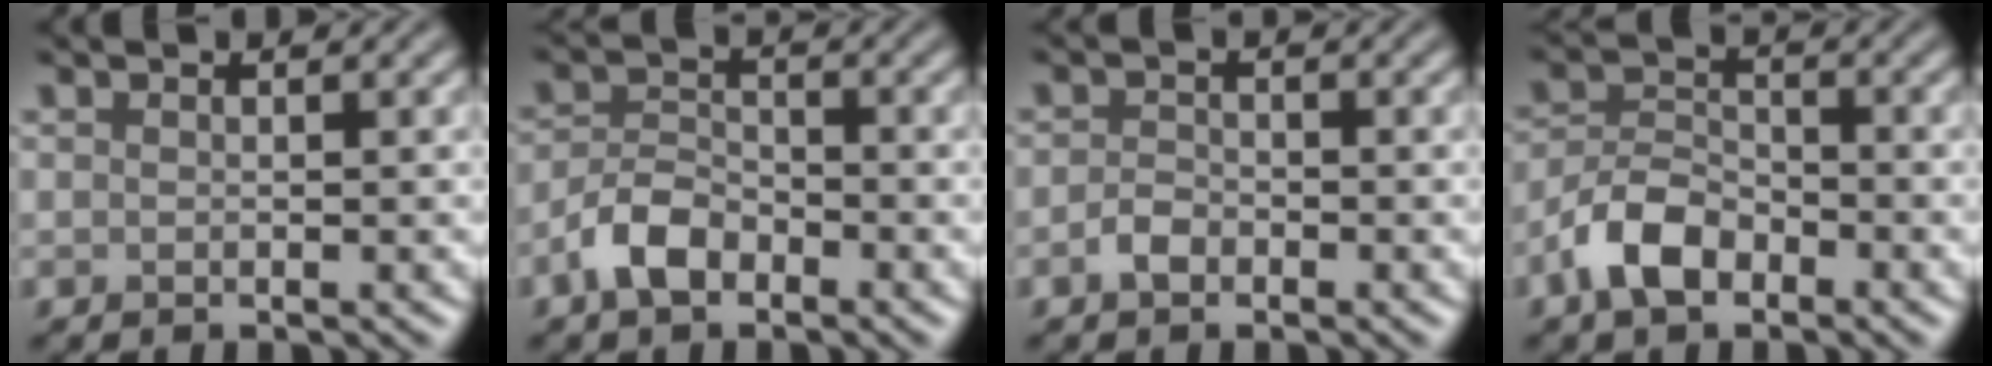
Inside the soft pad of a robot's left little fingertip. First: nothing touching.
{"total": 3.3, "force": [-2.1, 1.7, 2.0], "torque": [-0.038, 0.007, -0.047]}
{"total": 1.5, "force": [-0.8, 0.9, 0.8], "torque": [-0.017, 0.002, -0.019]}
{"total": 4.3, "force": [-2.5, 2.3, 2.5], "torque": [-0.045, 0.005, -0.057]}